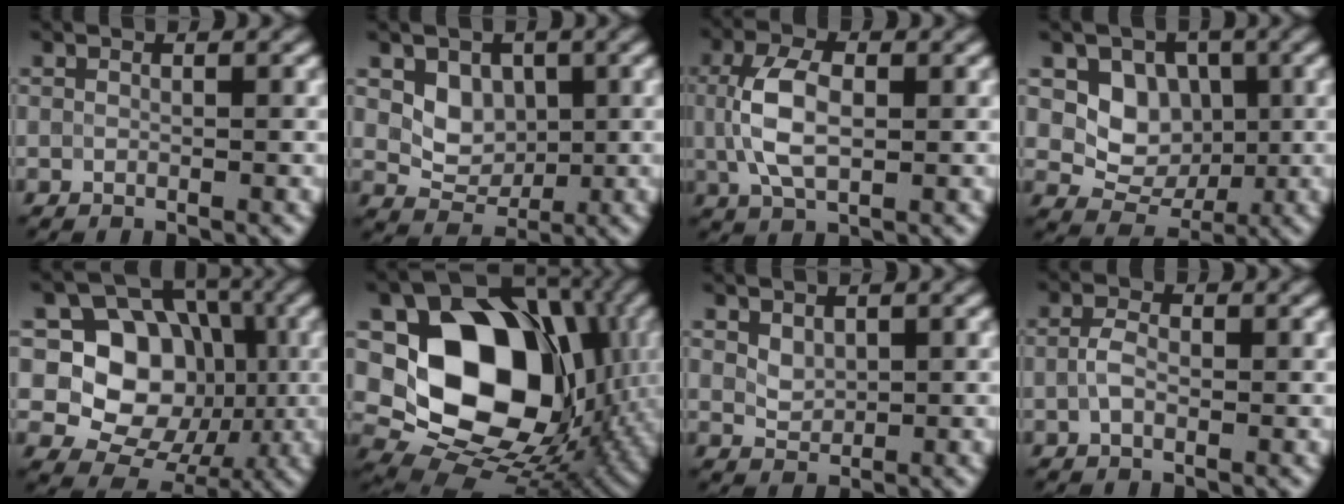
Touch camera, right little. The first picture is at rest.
{"total": 3.3, "force": [1.2, 2.5, 1.7], "torque": [-0.021, -0.009, 0.024]}
{"total": 5.6, "force": [1.0, 3.1, 4.5], "torque": [-0.093, -0.002, 0.019]}
{"total": 4.4, "force": [0.9, 3.7, 2.2], "torque": [-0.023, -0.007, 0.017]}
{"total": 10.8, "force": [0.0, 9.2, 5.6], "torque": [-0.073, 0.001, -0.027]}
{"total": 14.5, "force": [1.6, 10.9, 9.4], "torque": [-0.131, -0.021, 0.026]}
{"total": 2.1, "force": [1.0, 1.3, 1.2], "torque": [-0.022, -0.003, 0.023]}
{"total": 1.4, "force": [-0.1, 0.8, 1.1], "torque": [-0.024, 0.004, -0.007]}